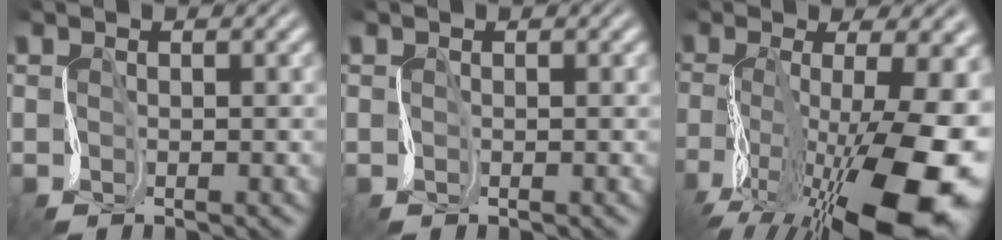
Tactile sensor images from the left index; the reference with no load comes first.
{"total": 0.0}
{"total": 13.5, "force": [-4.5, 5.3, 11.6], "torque": [-0.225, -0.007, -0.076]}